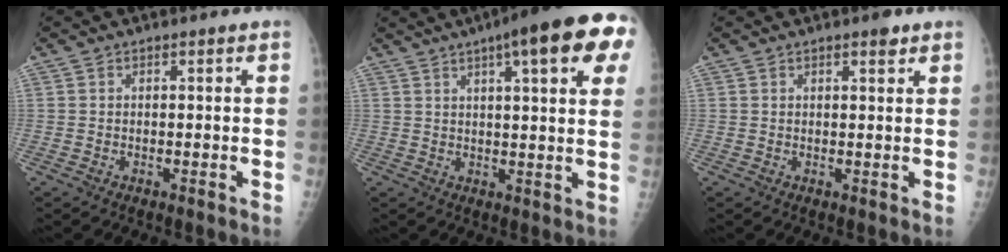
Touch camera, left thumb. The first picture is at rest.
{"total": 18.6, "force": [8.8, 3.9, 16.0], "torque": [-0.208, 0.005, 0.107]}
{"total": 2.0, "force": [1.3, 0.7, 1.4], "torque": [-0.013, -0.005, 0.016]}